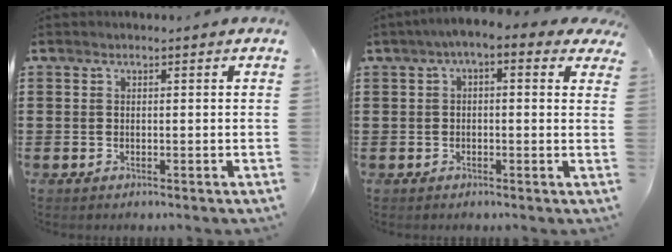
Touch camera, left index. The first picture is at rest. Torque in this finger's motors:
{"motor_torque": [2.14, 0.00, 0.44, 0.07]}